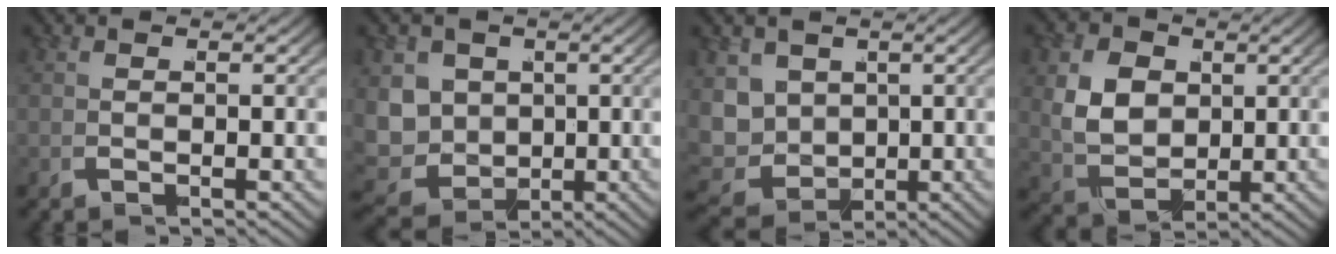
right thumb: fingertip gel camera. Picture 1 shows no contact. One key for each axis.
{"total": 10.7, "fx": -2.5, "fy": 9.1, "fz": 5.1, "tx": -0.141, "ty": -0.065, "tz": -0.031}
{"total": 8.8, "fx": -1.8, "fy": 7.4, "fz": 4.5, "tx": -0.131, "ty": -0.064, "tz": -0.016}
{"total": 8.1, "fx": 0.1, "fy": 6.3, "fz": 5.0, "tx": -0.132, "ty": -0.044, "tz": 0.017}